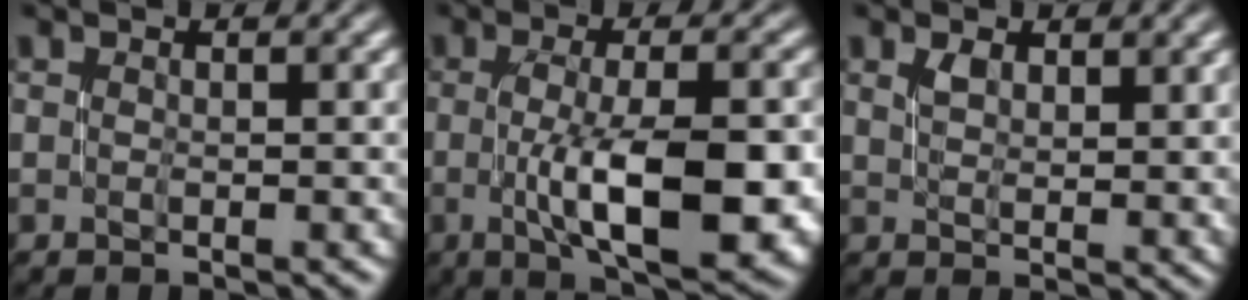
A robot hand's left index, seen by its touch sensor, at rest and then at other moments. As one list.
[{"total": 10.0, "force": [-1.9, 3.3, 9.2], "torque": [-0.148, -0.007, -0.025]}, {"total": 2.5, "force": [1.4, 1.0, 1.8], "torque": [-0.029, 0.001, 0.028]}]